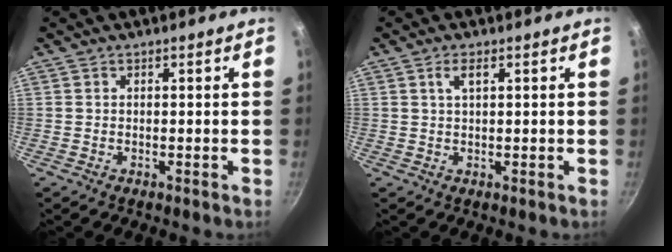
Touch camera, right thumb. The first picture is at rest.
{"total": 2.3, "force": [0.9, 0.8, 1.9], "torque": [-0.034, 0.002, 0.018]}